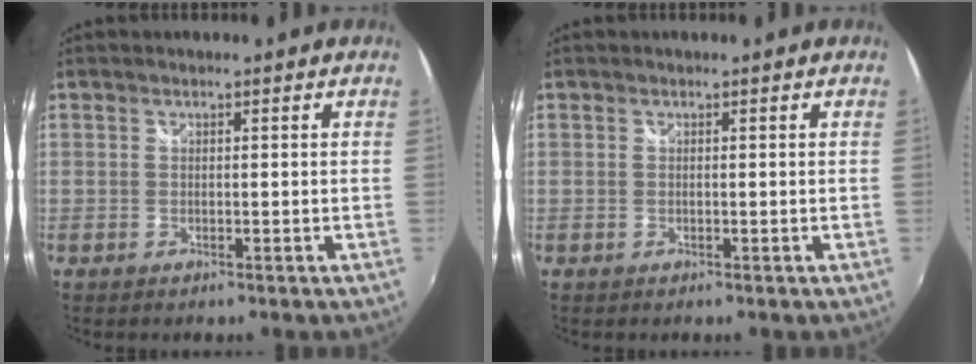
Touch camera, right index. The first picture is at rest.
{"total": 0.0}